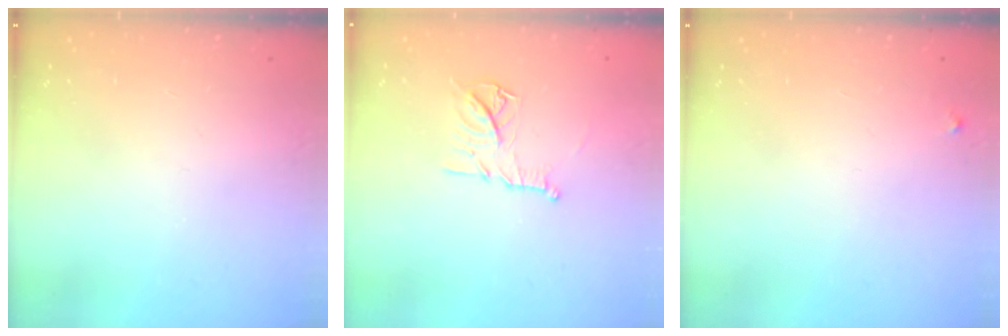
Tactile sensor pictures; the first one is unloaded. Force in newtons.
{"total": 11.4, "press": 11.4, "slide": 0.6}
{"total": 2.3, "press": 2.3, "slide": 0.2}